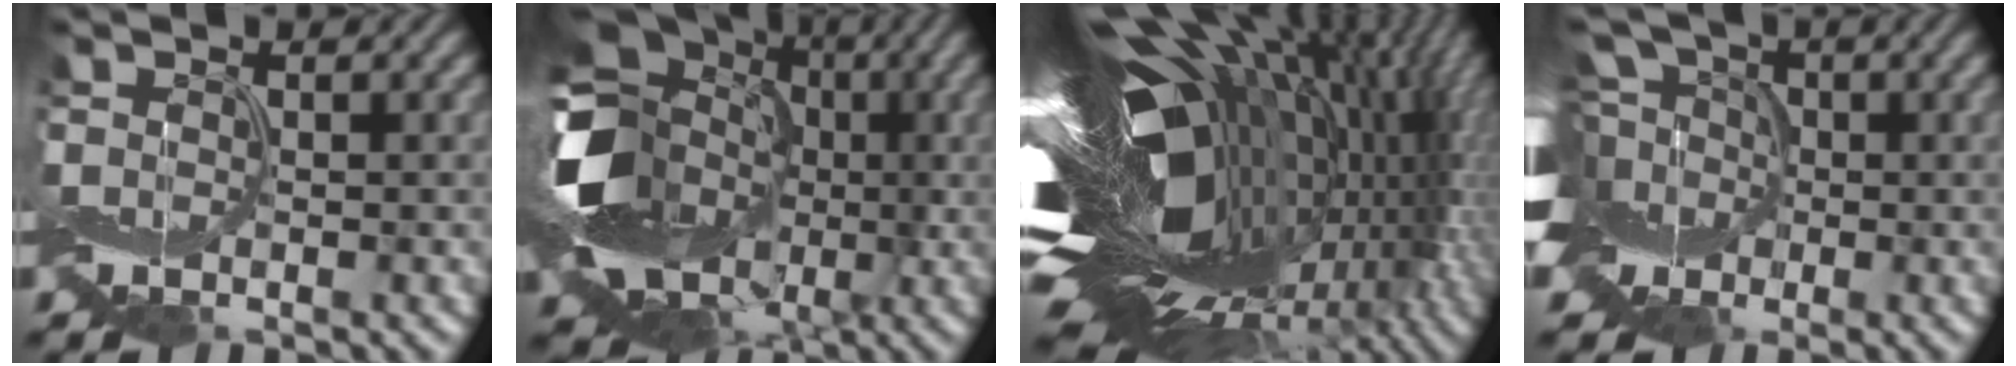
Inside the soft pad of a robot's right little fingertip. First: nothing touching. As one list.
[{"total": 15.3, "force": [0.5, 12.5, 8.9], "torque": [-0.194, -0.004, 0.008]}, {"total": 20.5, "force": [0.0, 10.5, 17.5], "torque": [-0.292, -0.002, -0.002]}, {"total": 12.2, "force": [0.2, 9.1, 8.1], "torque": [-0.148, 0.017, -0.029]}]